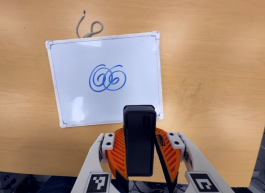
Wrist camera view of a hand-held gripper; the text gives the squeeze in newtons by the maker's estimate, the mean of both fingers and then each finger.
{"total": 4.9, "left": 4.3, "right": 5.5}